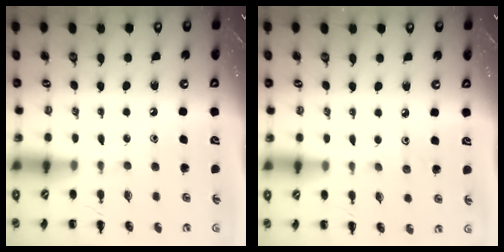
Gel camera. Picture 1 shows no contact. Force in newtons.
{"total": 2.9, "press": 2.7, "slide": 1.2}